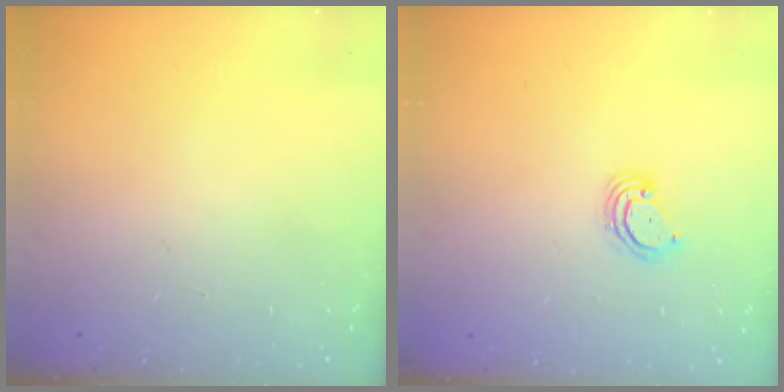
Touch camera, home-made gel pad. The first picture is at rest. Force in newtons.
{"total": 3.0, "press": 2.9, "slide": 0.3}